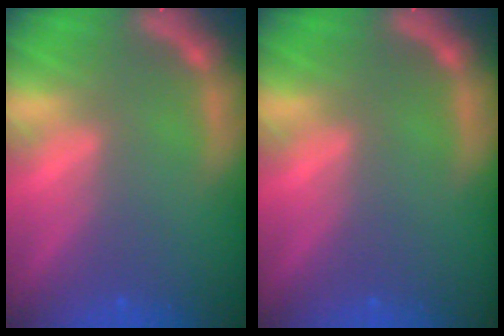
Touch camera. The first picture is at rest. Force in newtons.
{"total": 0.0}